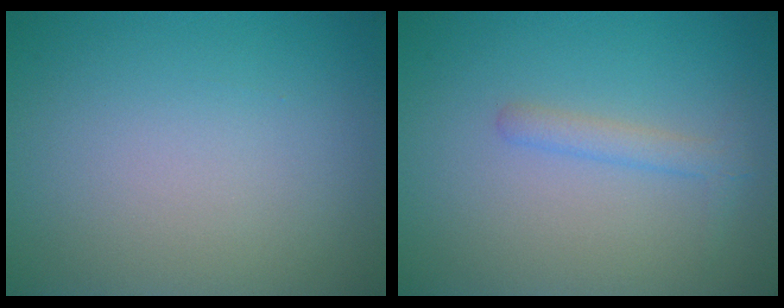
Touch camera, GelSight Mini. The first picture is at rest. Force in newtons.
{"total": 1.6, "press": 1.6, "slide": 0.1}